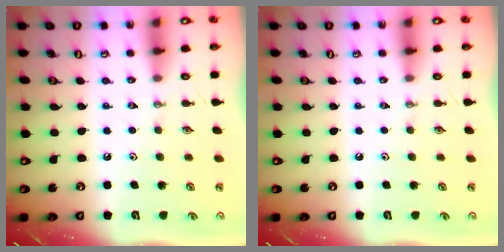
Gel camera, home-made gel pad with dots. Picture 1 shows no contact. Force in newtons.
{"total": 0.0}